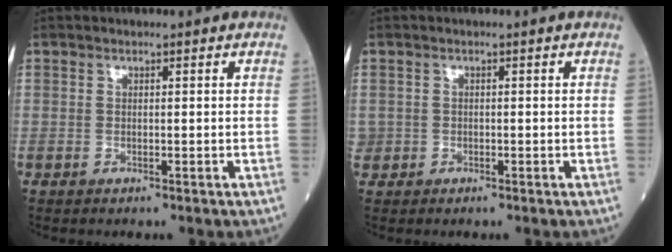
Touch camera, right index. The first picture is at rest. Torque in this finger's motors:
{"motor_torque": [0.07, 0.01, 0.02, -0.02]}